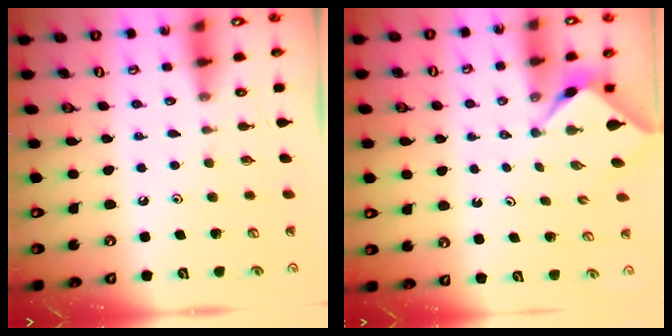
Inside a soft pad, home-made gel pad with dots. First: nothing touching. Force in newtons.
{"total": 2.3, "press": 2.3, "slide": 0.3}